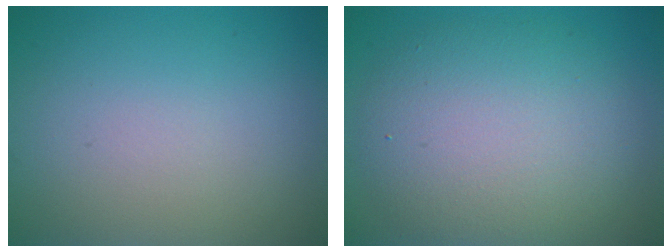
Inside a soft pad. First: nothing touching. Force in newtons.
{"total": 7.8, "press": 7.8, "slide": 0.1}